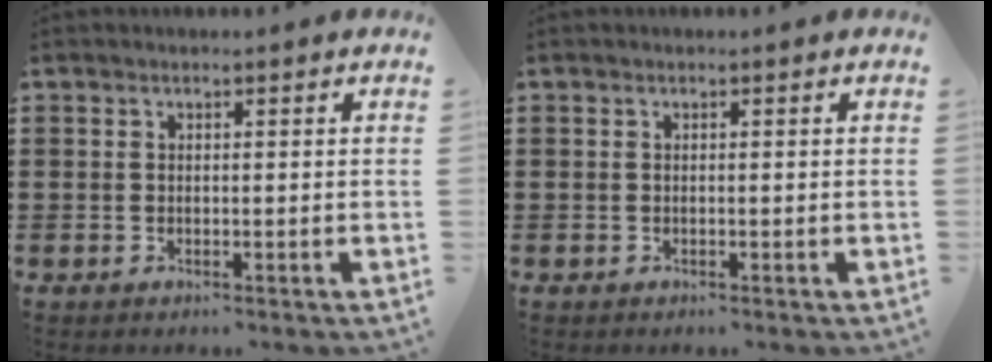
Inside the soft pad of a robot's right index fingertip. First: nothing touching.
{"total": 0.0}